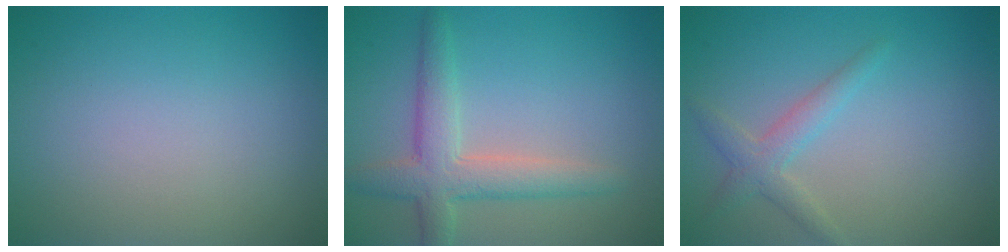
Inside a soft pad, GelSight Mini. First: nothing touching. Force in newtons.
{"total": 4.4, "press": 4.4, "slide": 0.3}
{"total": 2.2, "press": 2.2, "slide": 0.1}